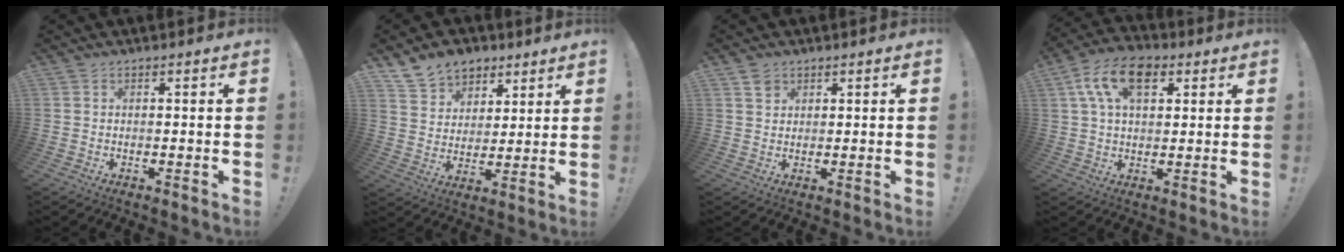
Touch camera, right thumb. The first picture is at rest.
{"total": 11.7, "force": [7.9, 8.2, 2.7], "torque": [-0.051, -0.051, 0.157]}
{"total": 2.6, "force": [1.7, 1.9, 0.5], "torque": [0.003, -0.010, 0.029]}
{"total": 13.4, "force": [5.1, 7.7, 9.6], "torque": [-0.158, 0.003, 0.098]}